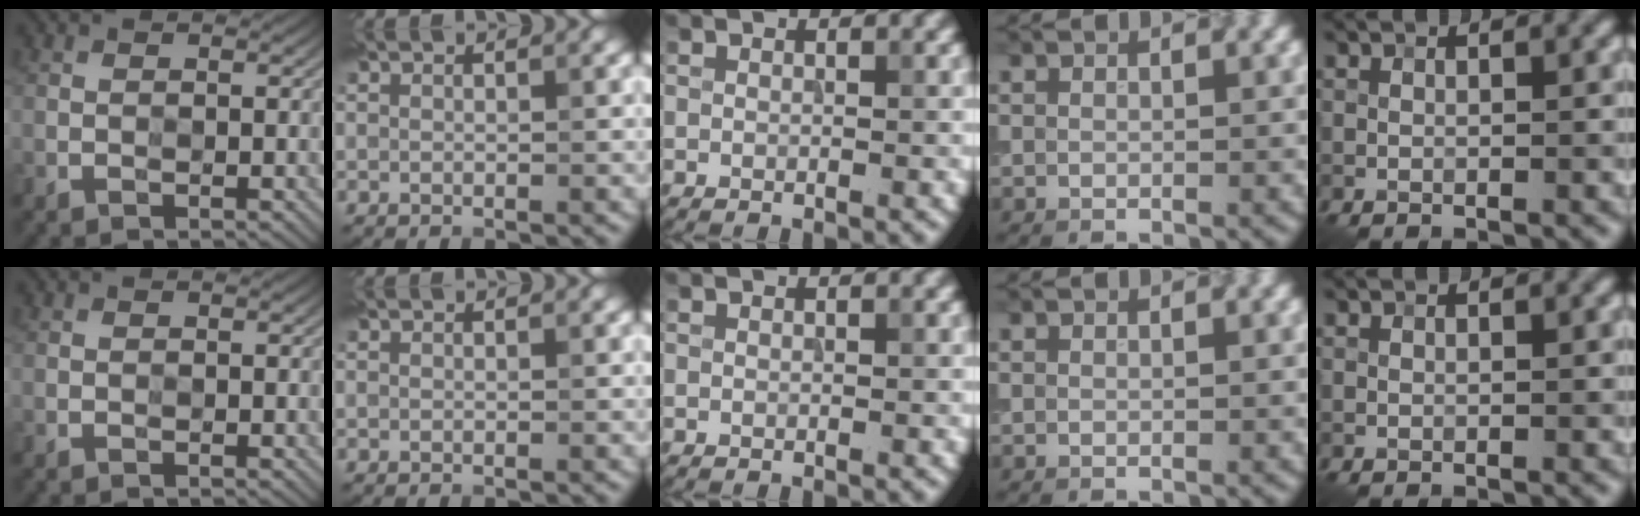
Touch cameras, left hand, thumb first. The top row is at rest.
{}